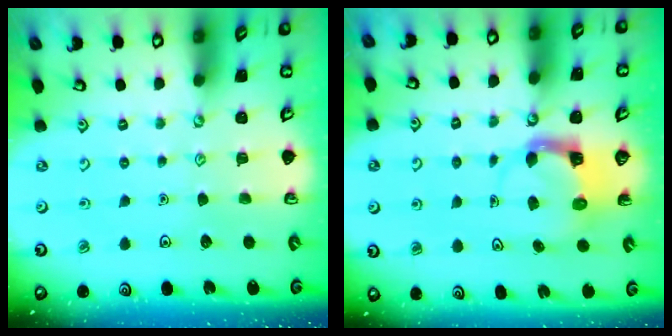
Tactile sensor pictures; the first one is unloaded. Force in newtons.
{"total": 3.8, "press": 3.8, "slide": 0.3}